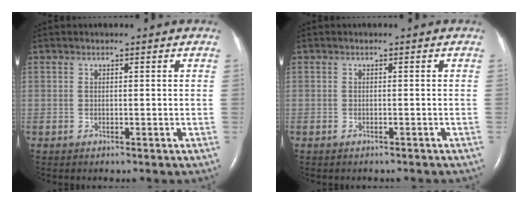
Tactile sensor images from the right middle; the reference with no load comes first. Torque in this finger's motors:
{"motor_torque": [0.27, -0.54, 0.00, 0.02]}